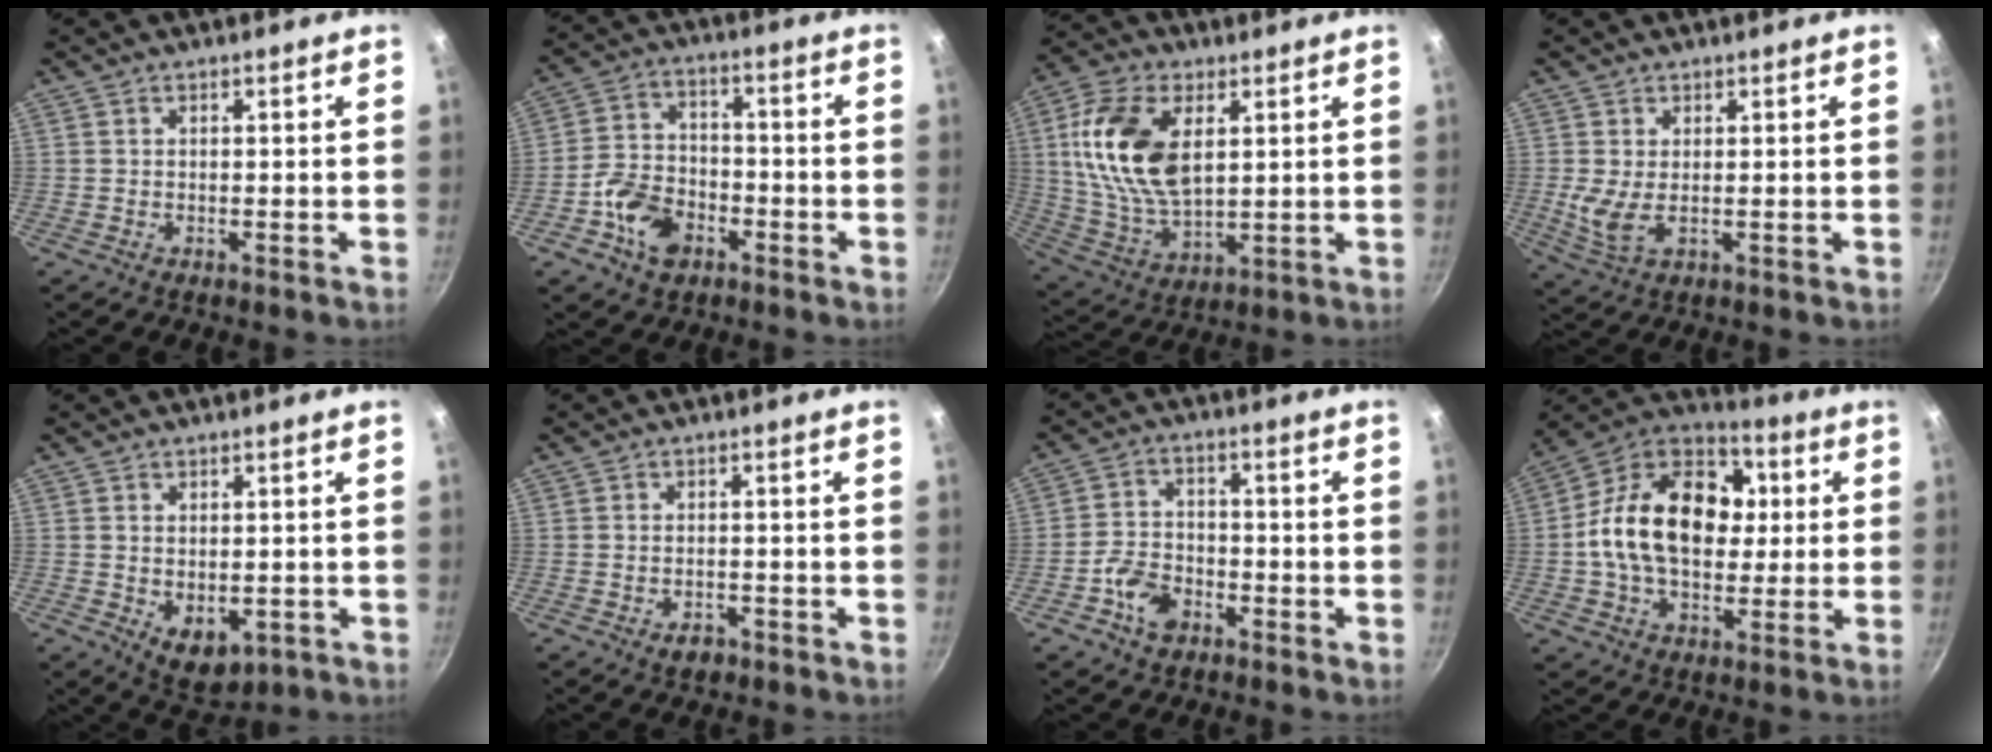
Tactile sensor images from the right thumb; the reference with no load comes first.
{"total": 10.2, "force": [-4.5, 7.2, 5.7], "torque": [-0.088, 0.036, -0.090]}
{"total": 17.9, "force": [4.3, 10.3, 14.0], "torque": [-0.259, -0.008, 0.088]}
{"total": 4.7, "force": [0.4, 2.3, 4.1], "torque": [-0.083, -0.010, 0.017]}
{"total": 6.7, "force": [-1.1, 4.4, 4.9], "torque": [-0.062, -0.010, -0.001]}
{"total": 2.8, "force": [-1.6, 1.7, 1.5], "torque": [-0.019, 0.014, -0.020]}
{"total": 7.2, "force": [-3.5, 4.9, 3.9], "torque": [-0.061, 0.030, -0.071]}
{"total": 21.5, "force": [1.3, 15.0, 15.4], "torque": [-0.228, 0.032, 0.003]}